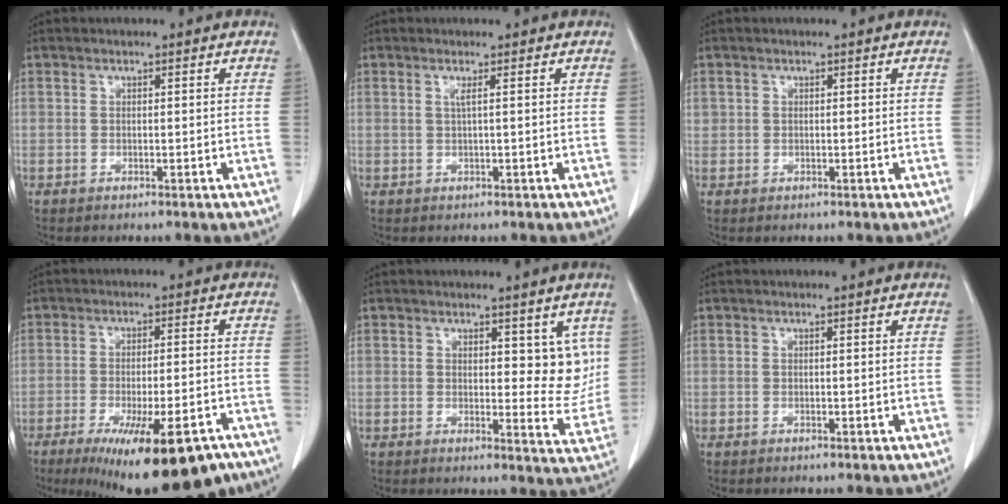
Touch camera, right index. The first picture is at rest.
{"total": 1.0, "force": [0.2, -0.3, 0.9], "torque": [-0.022, 0.000, 0.006]}
{"total": 0.8, "force": [0.3, 0.8, 0.2], "torque": [0.006, 0.006, 0.003]}
{"total": 18.3, "force": [-13.2, 3.4, 12.3], "torque": [-0.138, -0.015, -0.186]}
{"total": 6.0, "force": [2.6, 3.0, 4.5], "torque": [-0.034, -0.016, 0.034]}
{"total": 0.0}